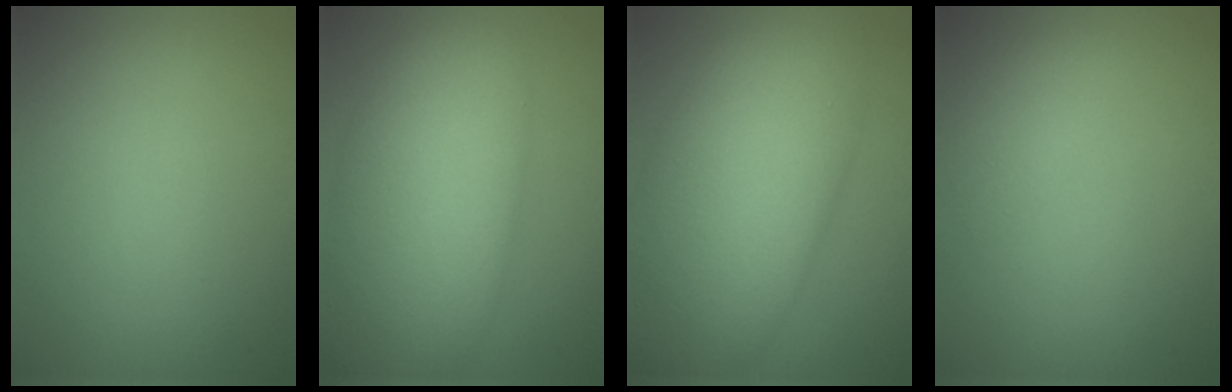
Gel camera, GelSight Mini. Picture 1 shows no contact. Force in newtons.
{"total": 11.4, "press": 11.3, "slide": 0.8}
{"total": 13.3, "press": 13.3, "slide": 0.5}
{"total": 2.7, "press": 2.7, "slide": 0.2}